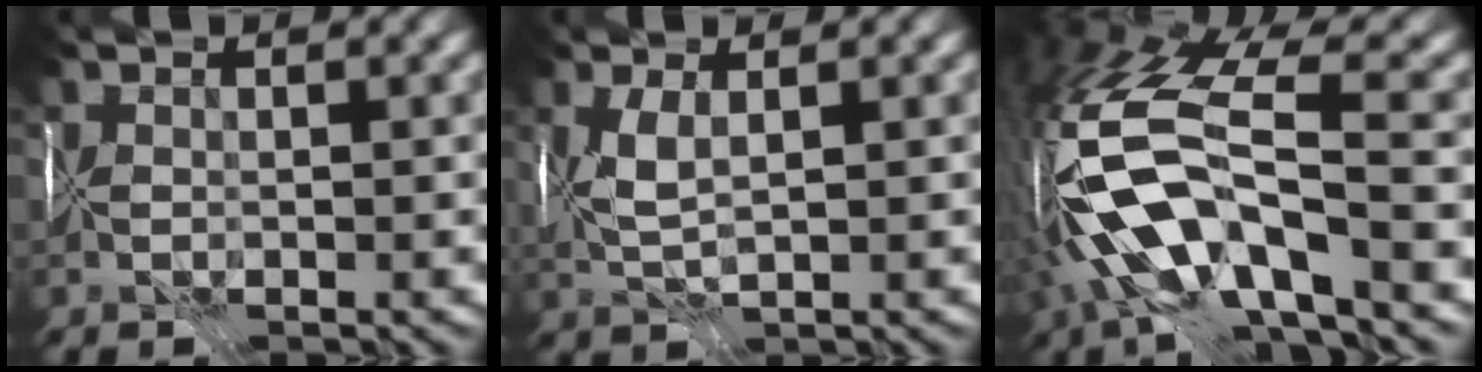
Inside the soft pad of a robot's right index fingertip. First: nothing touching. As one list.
[{"total": 1.8, "force": [1.0, 0.3, 1.5], "torque": [-0.042, 0.008, 0.024]}, {"total": 11.0, "force": [-3.0, 4.0, 9.8], "torque": [-0.198, 0.018, -0.058]}]